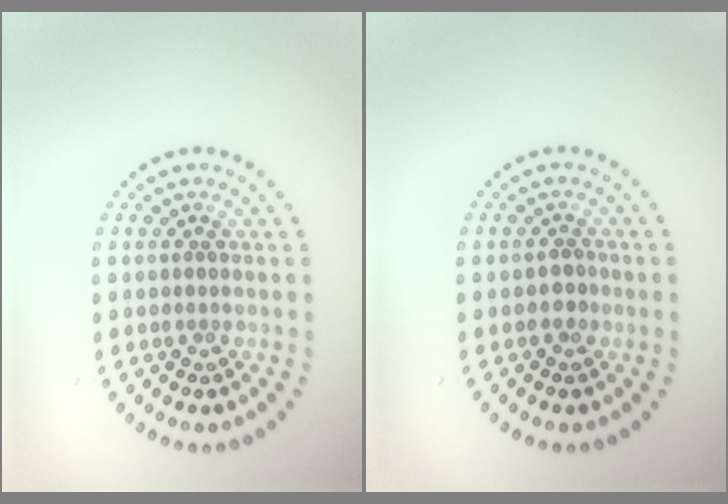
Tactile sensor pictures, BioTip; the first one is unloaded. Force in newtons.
{"total": 1.0, "press": 0.9, "slide": 0.5}